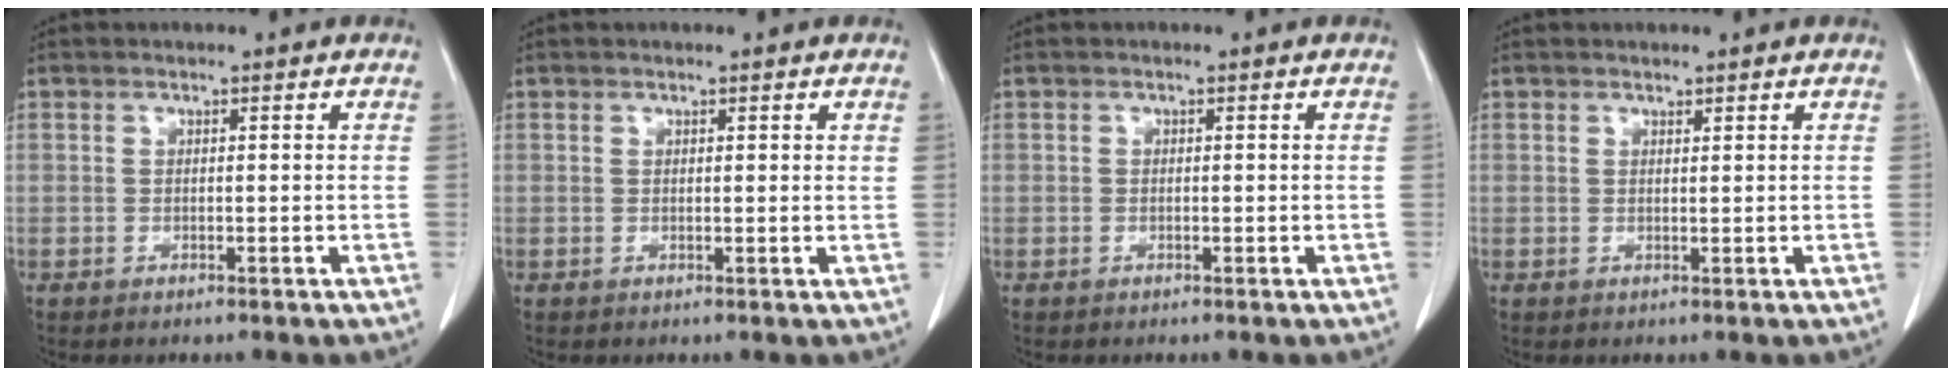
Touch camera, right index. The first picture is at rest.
{"total": 0.6, "force": [0.5, 0.1, 0.3], "torque": [0.001, -0.002, 0.005]}
{"total": 0.0}
{"total": 0.6, "force": [0.6, 0.2, 0.0], "torque": [0.000, -0.006, 0.009]}